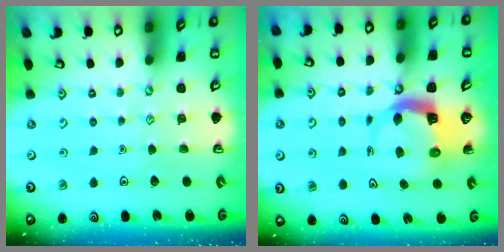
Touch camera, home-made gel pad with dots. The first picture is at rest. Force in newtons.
{"total": 5.2, "press": 5.1, "slide": 0.6}